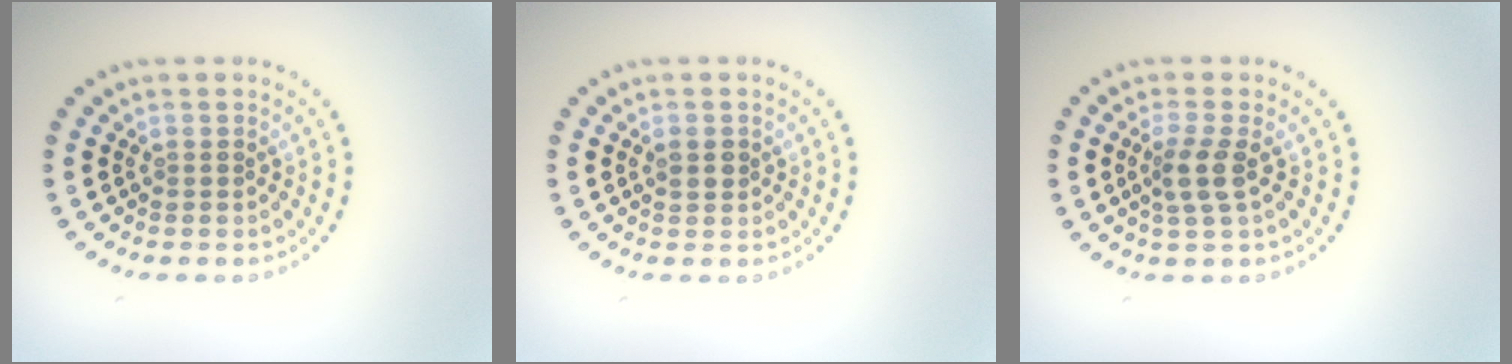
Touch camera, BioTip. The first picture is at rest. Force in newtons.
{"total": 1.3, "press": 1.3, "slide": 0.2}
{"total": 2.3, "press": 1.9, "slide": 1.3}